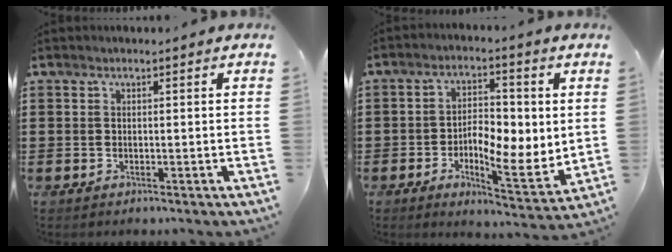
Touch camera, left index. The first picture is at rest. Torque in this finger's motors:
{"motor_torque": [1.37, 0.77, 0.70, 0.12]}